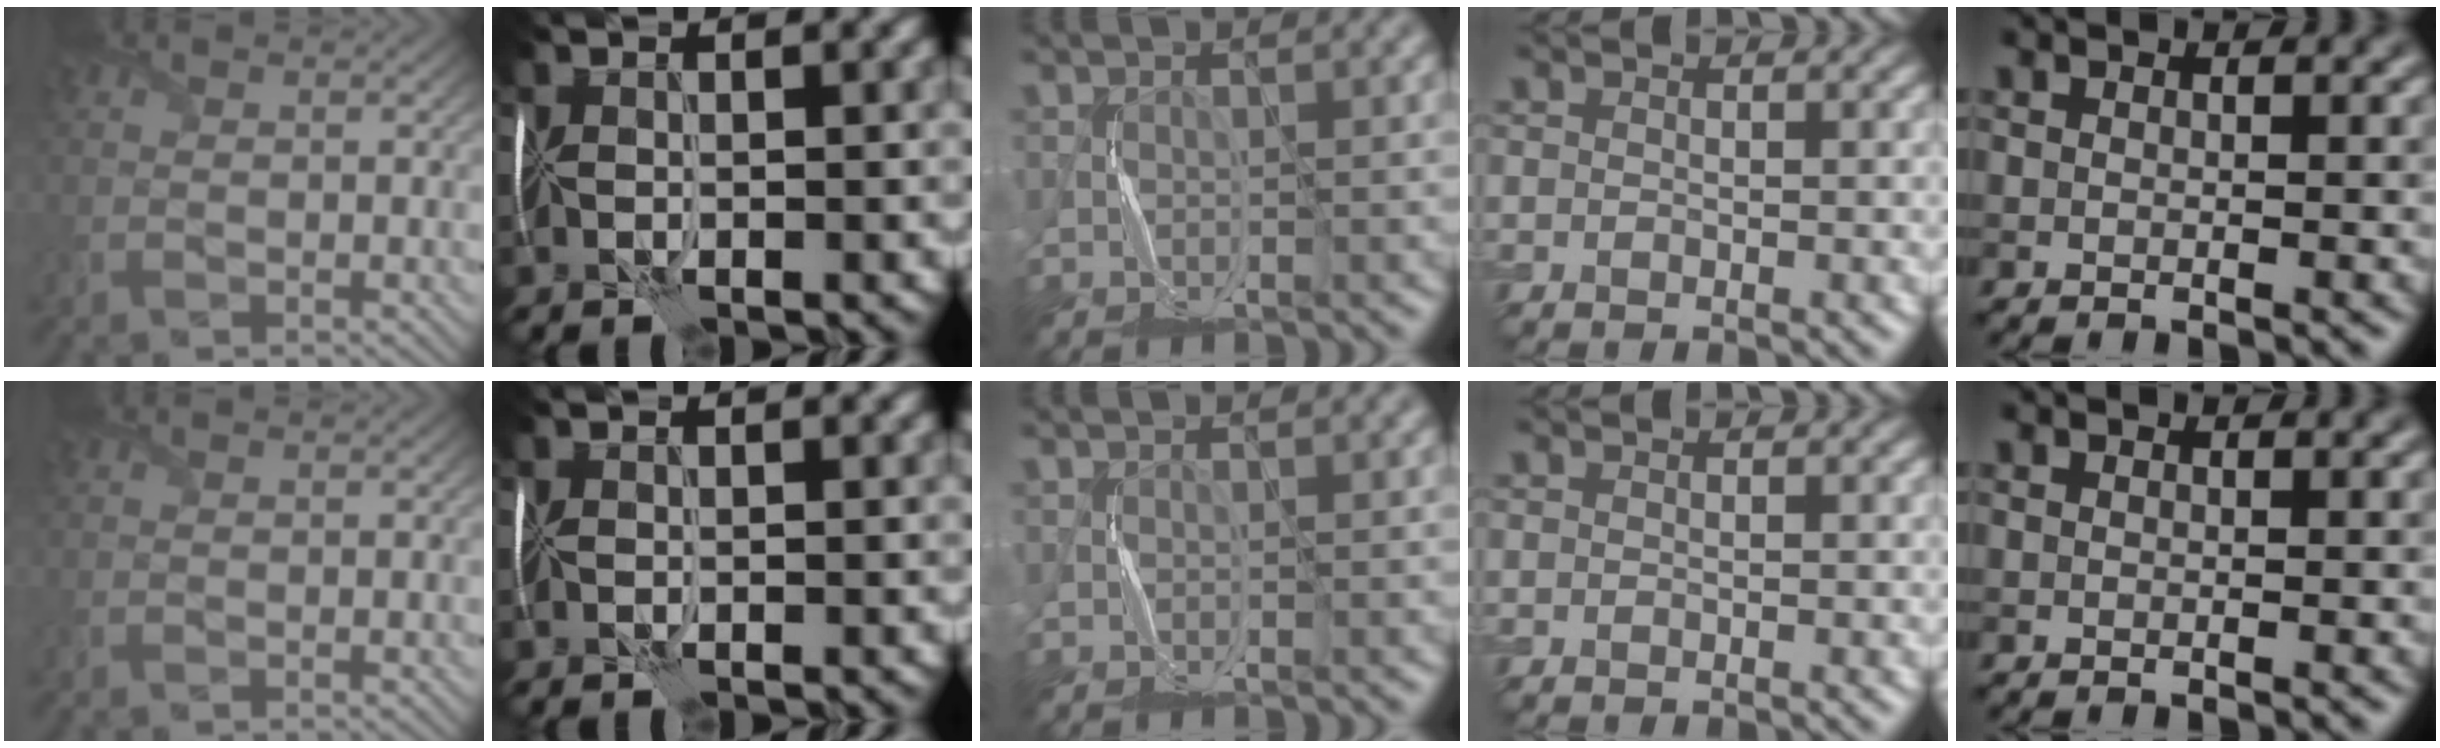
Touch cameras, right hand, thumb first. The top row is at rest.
{}